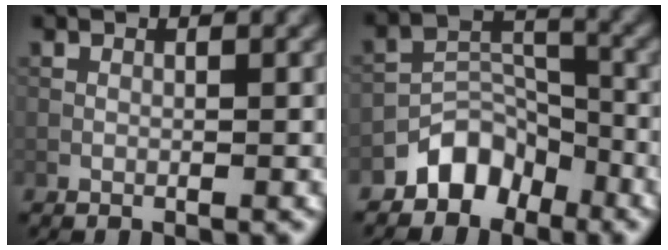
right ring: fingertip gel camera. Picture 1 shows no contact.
{"total": 4.7, "force": [-3.5, 2.8, 1.4], "torque": [-0.007, 0.008, -0.065]}